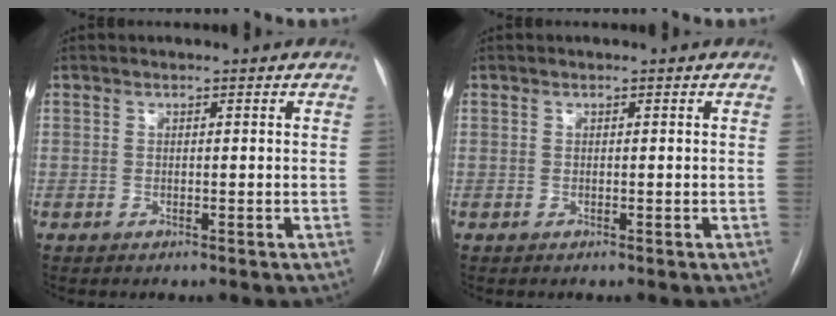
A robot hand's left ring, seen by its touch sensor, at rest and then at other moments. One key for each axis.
{"total": 0.0}